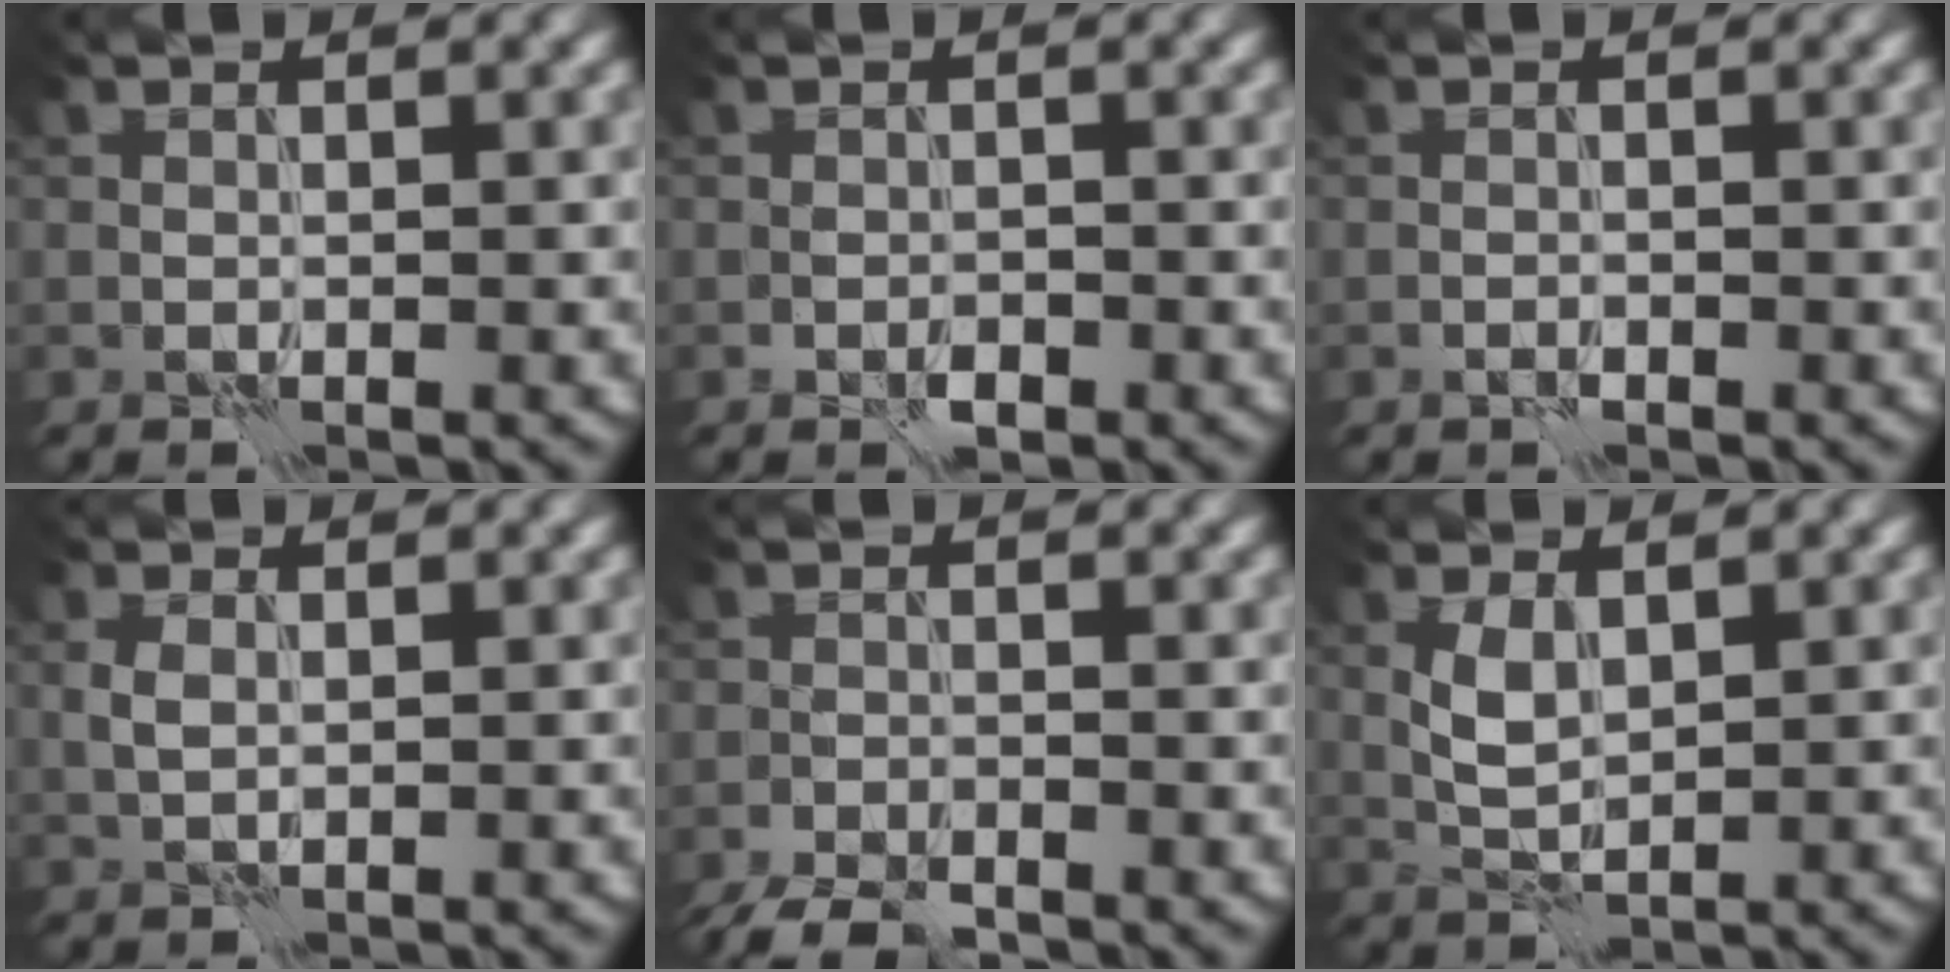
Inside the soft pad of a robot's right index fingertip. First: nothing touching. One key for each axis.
{"total": 1.0, "fx": -0.6, "fy": 0.6, "fz": 0.5, "tx": -0.009, "ty": -0.001, "tz": -0.012}
{"total": 0.7, "fx": -0.5, "fy": 0.3, "fz": 0.3, "tx": -0.004, "ty": 0.002, "tz": -0.010}
{"total": 1.3, "fx": 0.1, "fy": 0.8, "fz": 1.0, "tx": -0.024, "ty": 0.002, "tz": 0.004}
{"total": 3.8, "fx": -3.3, "fy": 1.0, "fz": 1.6, "tx": -0.027, "ty": -0.007, "tz": -0.069}
{"total": 2.4, "fx": 1.0, "fy": 1.1, "fz": 1.8, "tx": -0.044, "ty": -0.001, "tz": 0.024}